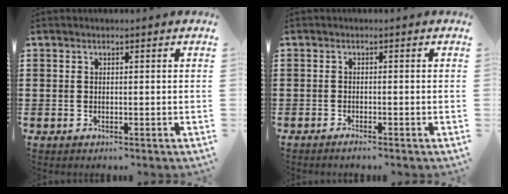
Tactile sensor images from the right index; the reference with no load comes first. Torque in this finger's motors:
{"motor_torque": [-0.09, 0.16, 0.07, 0.00]}